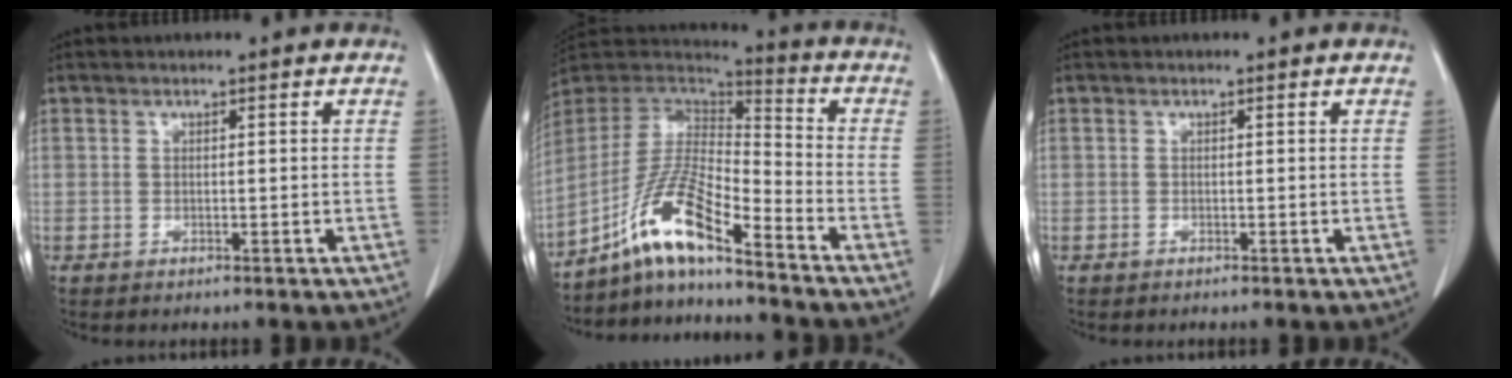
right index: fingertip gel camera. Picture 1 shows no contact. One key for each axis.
{"total": 12.6, "fx": -8.8, "fy": 1.1, "fz": 8.9, "tx": -0.185, "ty": 0.006, "tz": -0.167}
{"total": 0.0}